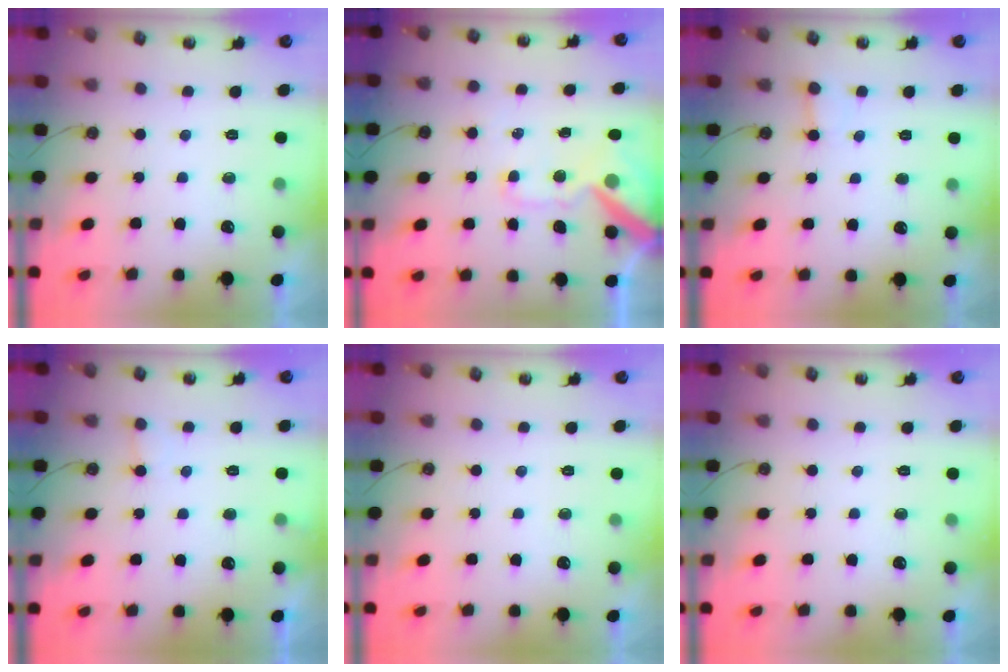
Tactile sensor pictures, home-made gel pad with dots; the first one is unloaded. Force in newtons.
{"total": 13.5, "press": 13.4, "slide": 1.9}
{"total": 2.2, "press": 2.2, "slide": 0.2}
{"total": 5.7, "press": 5.6, "slide": 0.5}
{"total": 0.0}
{"total": 0.0}